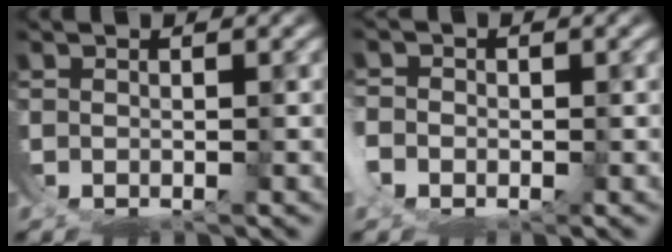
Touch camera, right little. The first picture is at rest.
{"total": 2.2, "force": [-1.1, 1.6, 1.0], "torque": [-0.035, -0.006, -0.022]}